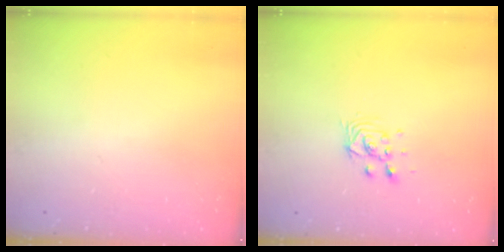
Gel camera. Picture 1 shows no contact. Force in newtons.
{"total": 4.9, "press": 4.9, "slide": 0.4}